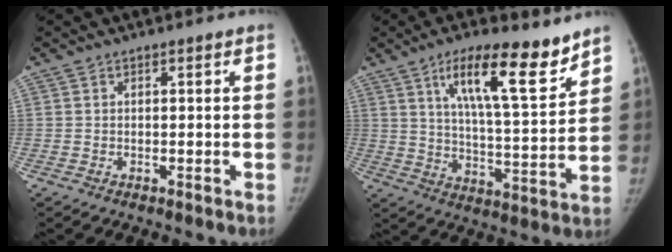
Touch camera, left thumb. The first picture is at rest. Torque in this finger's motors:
{"motor_torque": [0.44, -0.04, 1.44, -1.33, 0.40]}